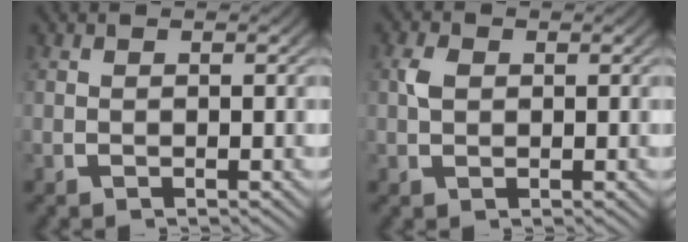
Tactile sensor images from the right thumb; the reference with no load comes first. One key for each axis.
{"total": 1.6, "fx": 0.4, "fy": 1.2, "fz": 1.0, "tx": -0.027, "ty": -0.002, "tz": 0.009}